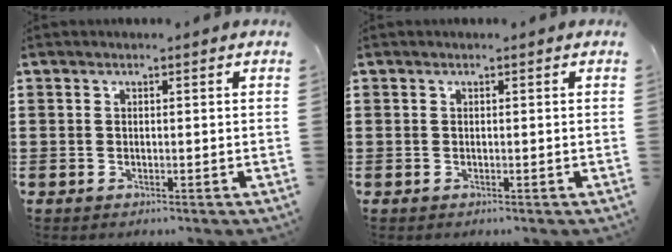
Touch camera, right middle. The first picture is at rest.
{"total": 0.0}